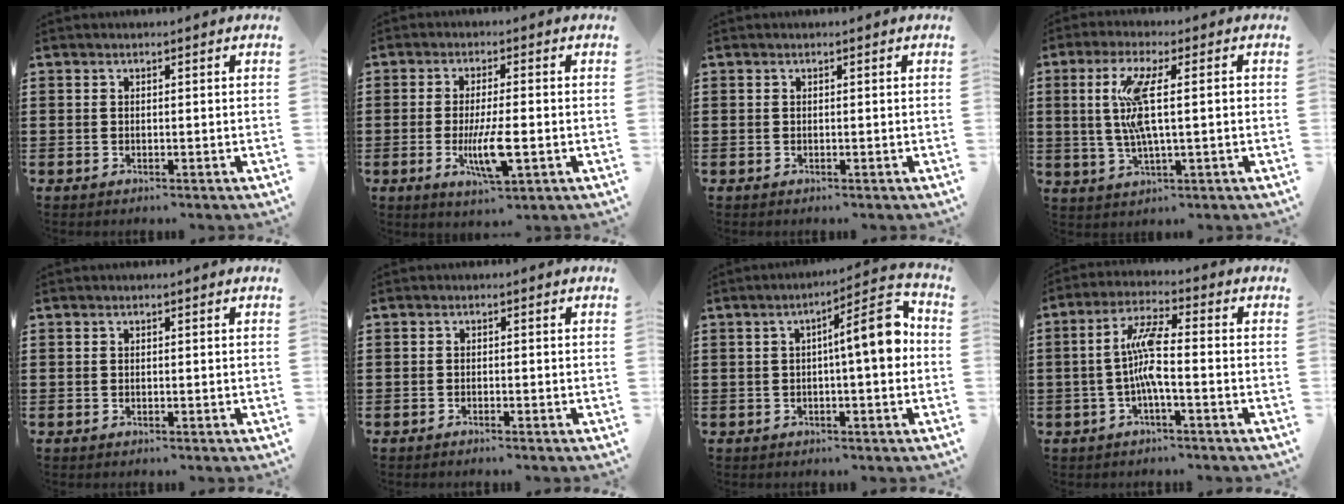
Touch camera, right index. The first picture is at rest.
{"total": 7.3, "force": [-1.9, 1.7, 6.9], "torque": [-0.140, -0.015, -0.035]}
{"total": 0.0}
{"total": 8.4, "force": [0.9, 1.3, 8.2], "torque": [-0.173, -0.008, 0.005]}
{"total": 0.0}
{"total": 0.7, "force": [-0.7, 0.0, 0.2], "torque": [-0.005, -0.003, -0.013]}
{"total": 9.3, "force": [0.8, 1.7, 9.1], "torque": [-0.137, -0.004, 0.003]}
{"total": 6.9, "force": [-1.0, 1.3, 6.7], "torque": [-0.143, -0.002, -0.027]}